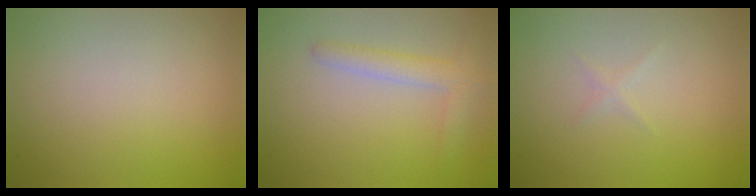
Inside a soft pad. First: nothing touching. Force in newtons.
{"total": 2.6, "press": 2.6, "slide": 0.2}
{"total": 0.5, "press": 0.5, "slide": 0.0}